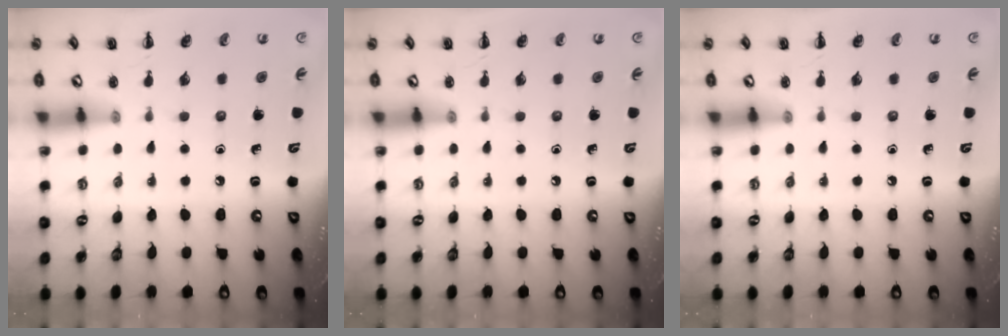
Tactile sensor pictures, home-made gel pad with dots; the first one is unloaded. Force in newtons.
{"total": 0.0}
{"total": 0.0}